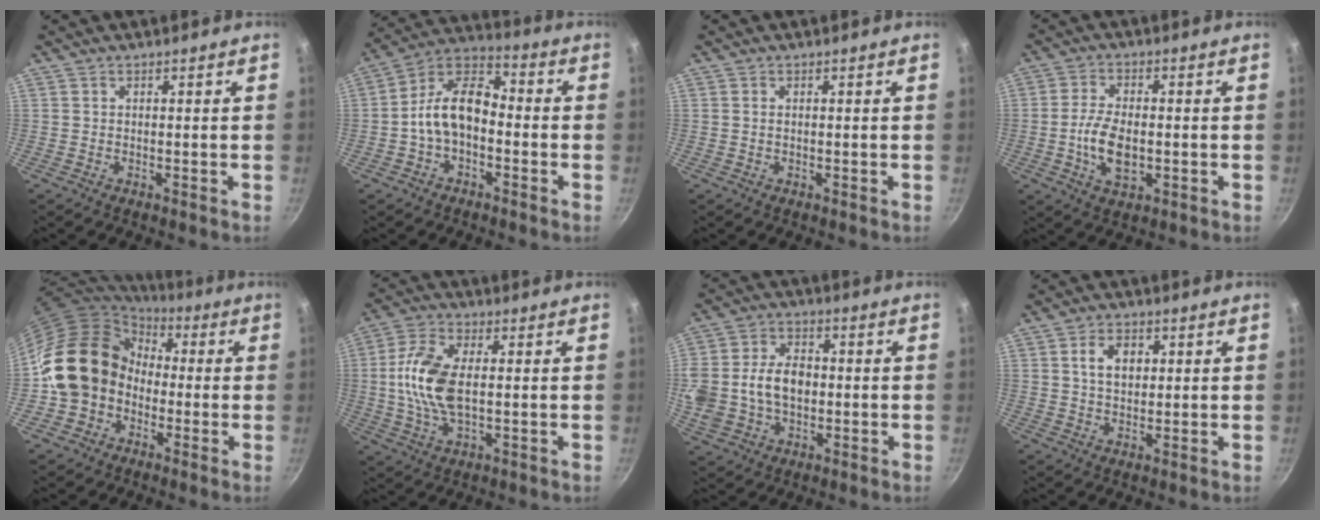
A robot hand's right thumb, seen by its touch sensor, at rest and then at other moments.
{"total": 11.9, "force": [-2.1, 7.5, 9.0], "torque": [-0.141, 0.051, -0.056]}
{"total": 0.6, "force": [0.1, 0.4, 0.5], "torque": [-0.008, 0.002, 0.003]}
{"total": 8.5, "force": [-1.3, 4.6, 7.0], "torque": [-0.132, 0.008, -0.025]}
{"total": 16.8, "force": [-1.7, 14.3, 8.8], "torque": [-0.125, 0.055, -0.038]}
{"total": 11.9, "force": [0.5, 6.1, 10.1], "torque": [-0.204, 0.011, 0.003]}
{"total": 16.3, "force": [-0.2, 12.1, 10.9], "torque": [-0.215, 0.026, -0.002]}
{"total": 5.8, "force": [1.5, 4.0, 4.0], "torque": [-0.050, 0.000, 0.025]}